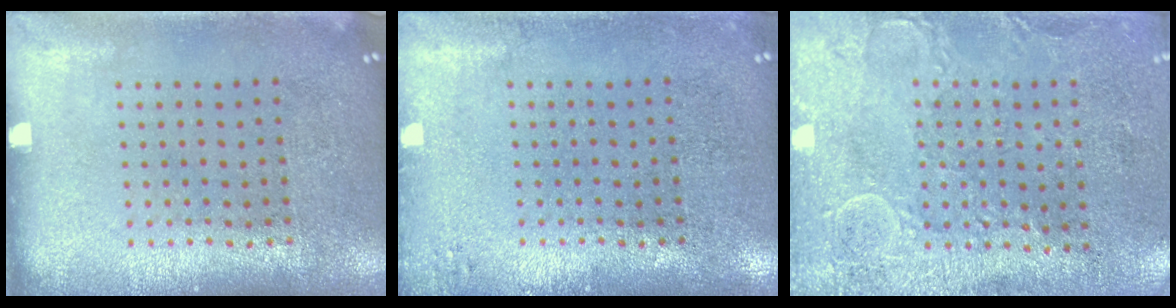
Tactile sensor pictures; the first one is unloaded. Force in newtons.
{"total": 1.0, "press": 1.0, "slide": 0.2}
{"total": 2.9, "press": 2.5, "slide": 1.5}